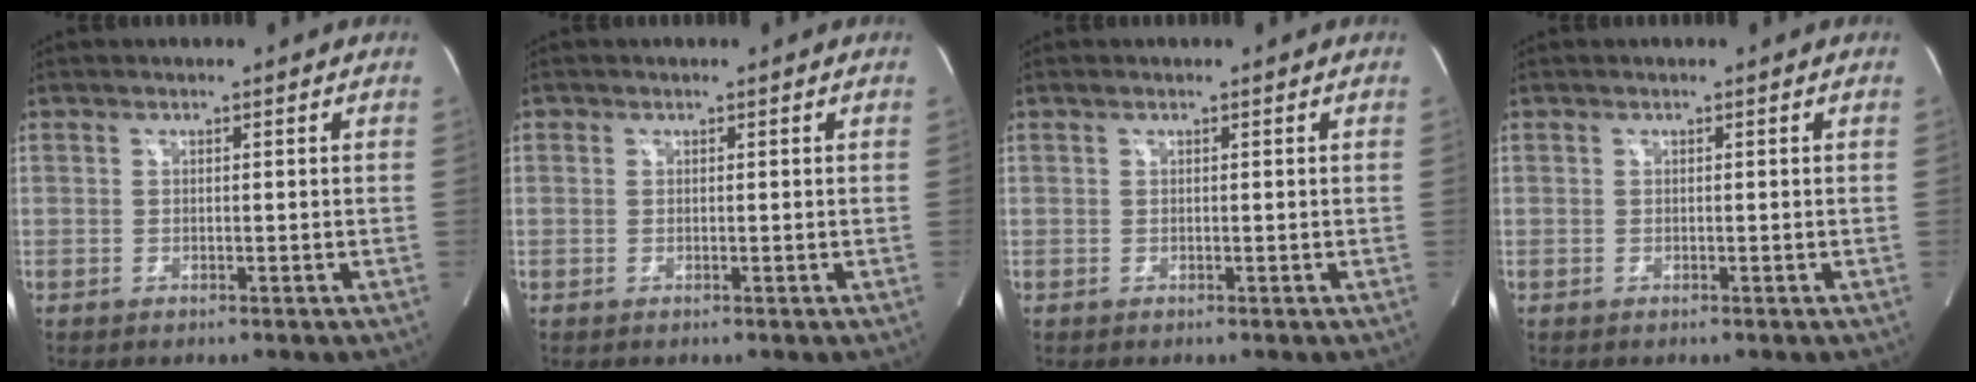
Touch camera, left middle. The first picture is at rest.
{"total": 0.0}
{"total": 0.0}
{"total": 0.0}